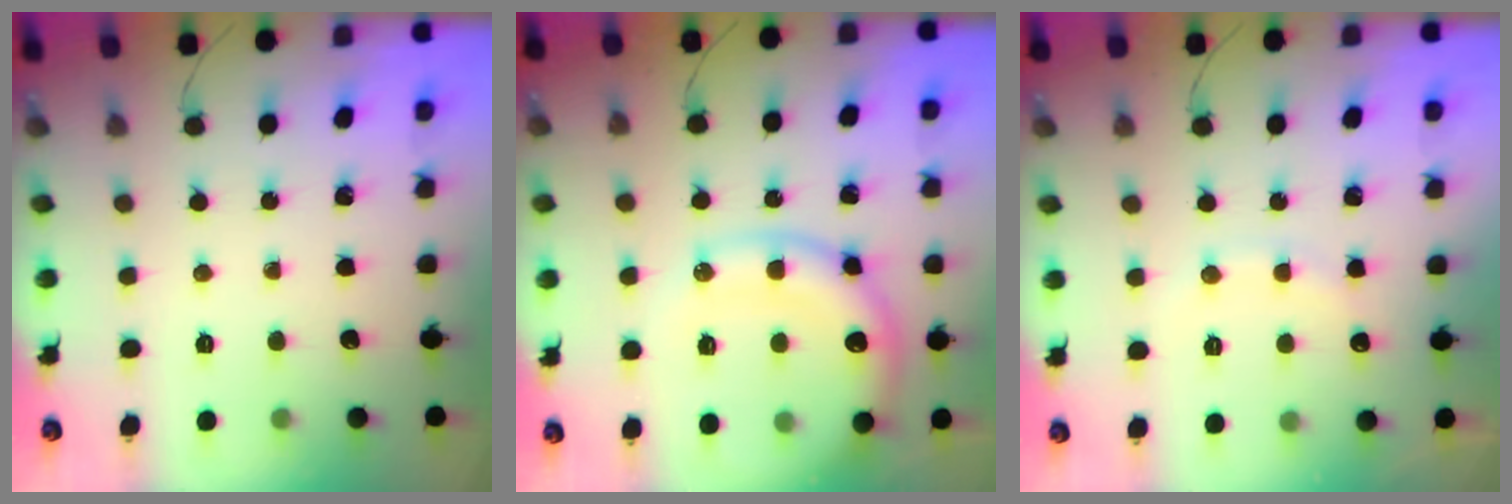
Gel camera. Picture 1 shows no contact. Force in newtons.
{"total": 17.4, "press": 17.2, "slide": 2.8}
{"total": 8.4, "press": 8.2, "slide": 1.6}